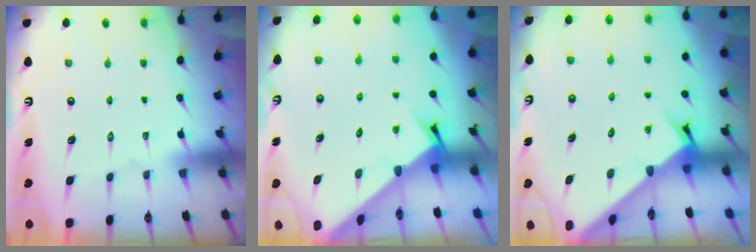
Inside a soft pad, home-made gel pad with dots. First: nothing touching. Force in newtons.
{"total": 2.7, "press": 2.7, "slide": 0.2}
{"total": 2.9, "press": 2.9, "slide": 0.2}